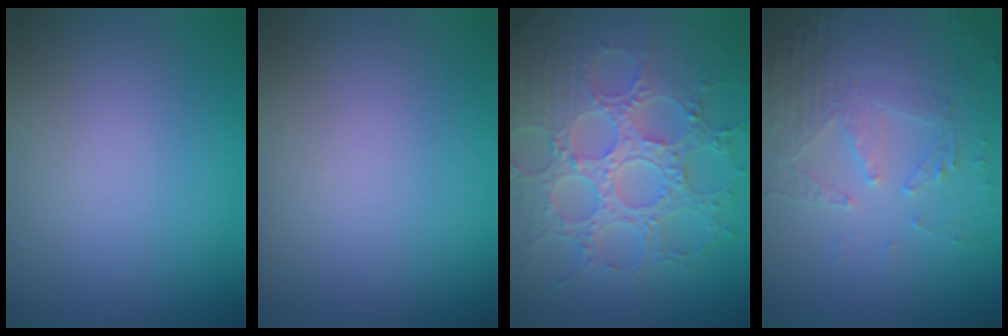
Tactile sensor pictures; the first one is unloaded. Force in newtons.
{"total": 0.0}
{"total": 8.9, "press": 6.4, "slide": 6.2}
{"total": 5.5, "press": 3.7, "slide": 4.0}